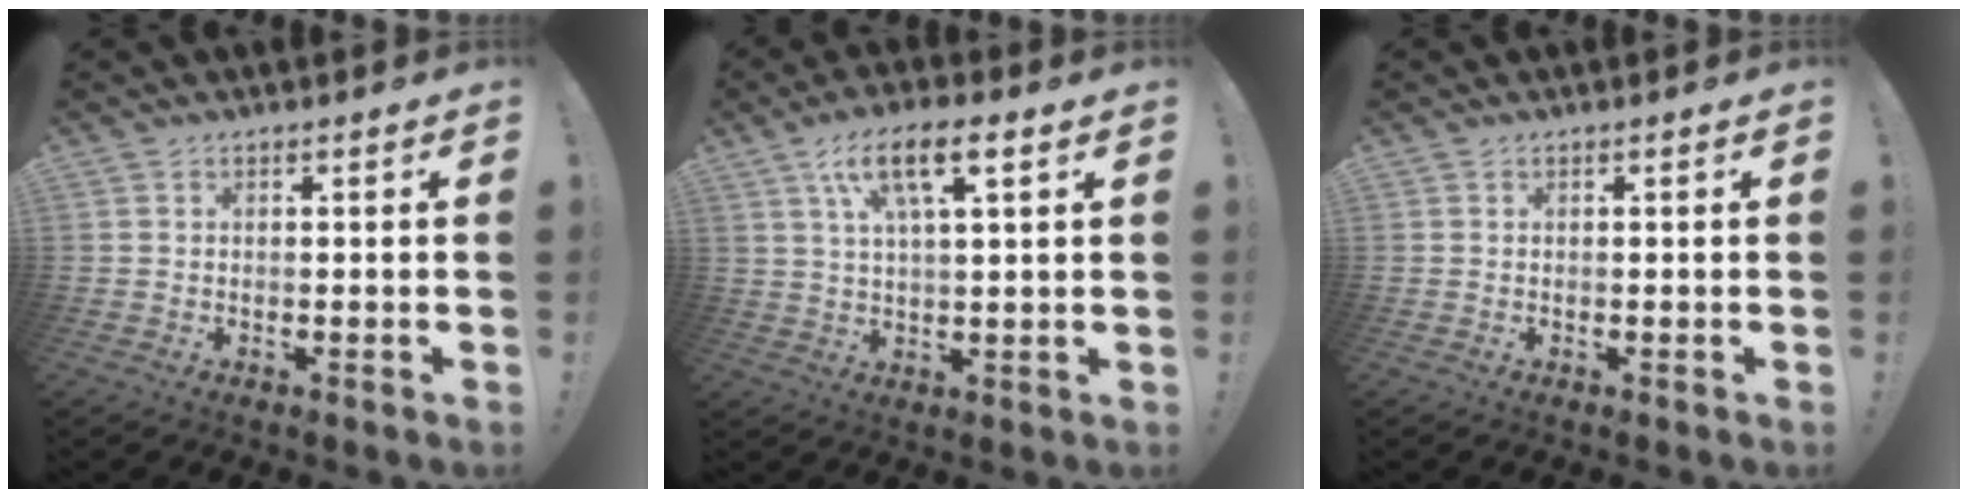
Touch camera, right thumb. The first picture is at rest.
{"total": 10.8, "force": [5.0, 3.2, 9.1], "torque": [-0.153, -0.007, 0.084]}
{"total": 0.0}